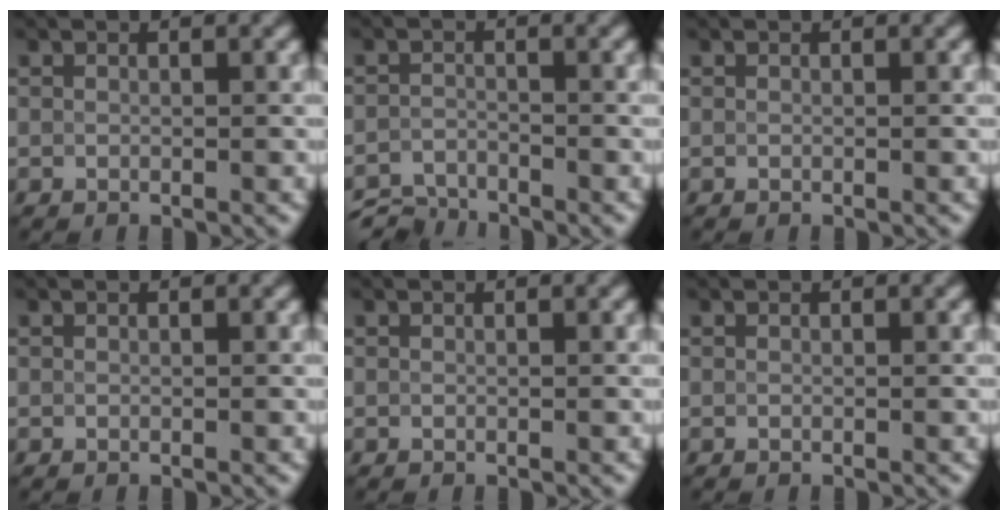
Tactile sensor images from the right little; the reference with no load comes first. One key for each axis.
{"total": 3.5, "fx": -3.4, "fy": 0.7, "fz": 0.7, "tx": -0.016, "ty": -0.008, "tz": -0.070}
{"total": 0.0}
{"total": 0.0}
{"total": 0.0}
{"total": 0.0}